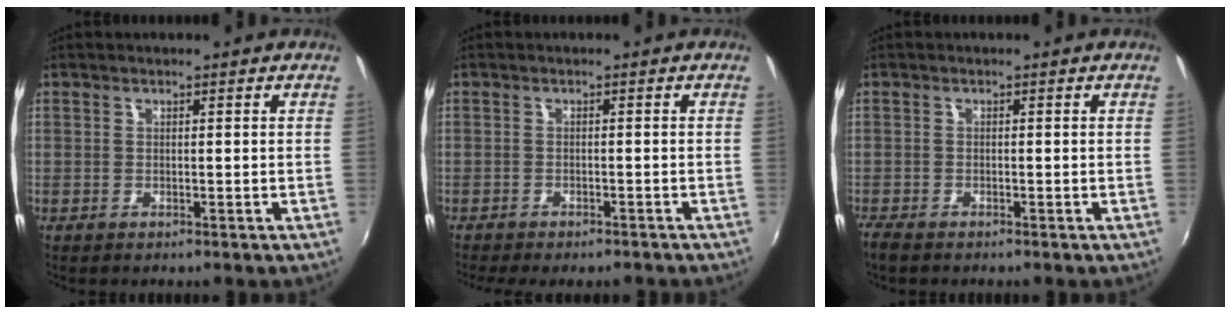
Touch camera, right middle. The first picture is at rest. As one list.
[{"total": 6.1, "force": [-5.2, 1.4, 2.8], "torque": [-0.066, -0.022, -0.074]}, {"total": 2.1, "force": [-1.9, 0.4, 0.9], "torque": [-0.024, -0.009, -0.039]}]